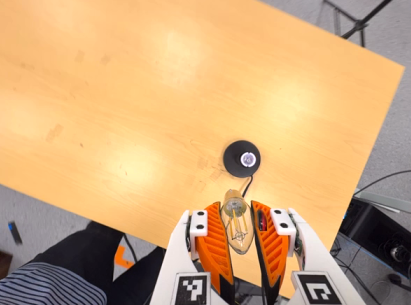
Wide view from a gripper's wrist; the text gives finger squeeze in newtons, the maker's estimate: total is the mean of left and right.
{"total": 21.1, "left": 25.1, "right": 17.2}